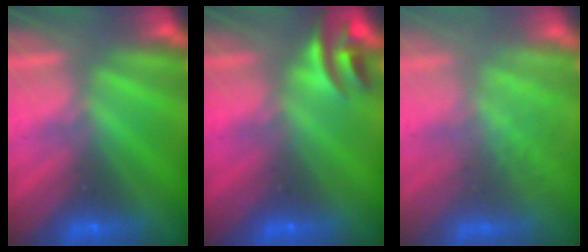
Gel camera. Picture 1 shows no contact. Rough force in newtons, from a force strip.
{"total": 2.9}
{"total": 2.9}